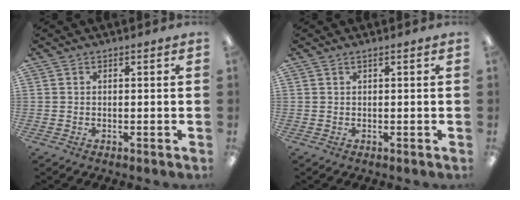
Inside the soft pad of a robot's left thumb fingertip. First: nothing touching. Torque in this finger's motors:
{"motor_torque": [-0.01, 0.01, 0.00, 0.00, 0.00]}